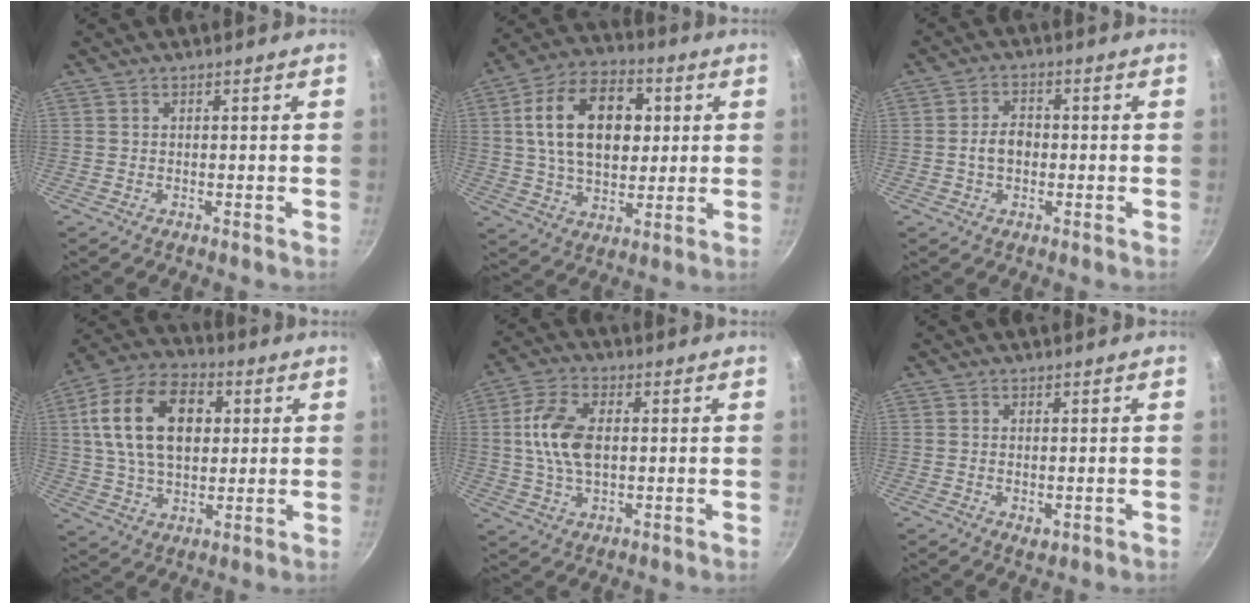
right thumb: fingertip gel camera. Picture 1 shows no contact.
{"total": 18.7, "force": [3.6, 12.2, 13.6], "torque": [-0.198, 0.010, 0.052]}
{"total": 4.5, "force": [-0.6, 3.2, 3.1], "torque": [-0.040, 0.016, -0.013]}
{"total": 19.1, "force": [4.0, 12.4, 14.0], "torque": [-0.227, 0.011, 0.061]}
{"total": 10.7, "force": [1.0, 6.3, 8.6], "torque": [-0.159, 0.014, 0.014]}
{"total": 1.9, "force": [-0.2, 1.1, 1.5], "torque": [-0.023, -0.007, -0.001]}